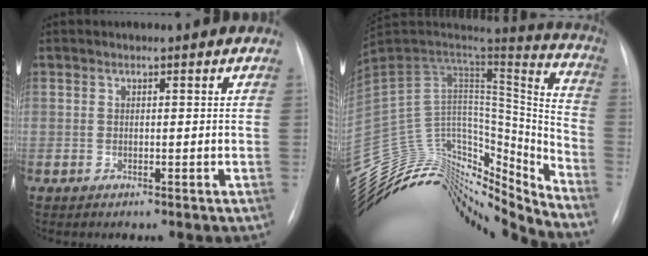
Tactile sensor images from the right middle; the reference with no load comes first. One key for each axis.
{"total": 29.7, "fx": -26.7, "fy": 8.8, "fz": 9.5, "tx": -0.192, "ty": 0.044, "tz": -0.417}